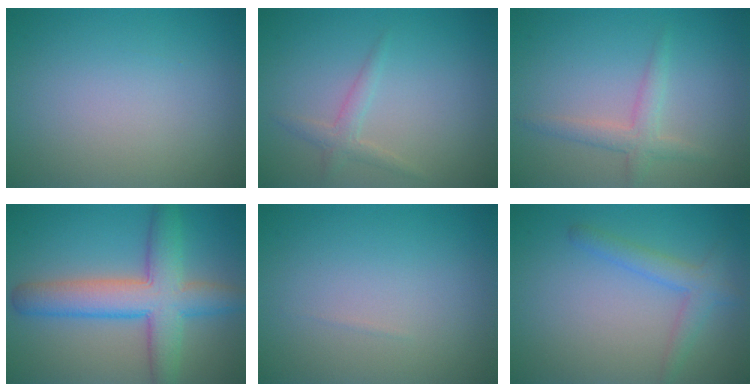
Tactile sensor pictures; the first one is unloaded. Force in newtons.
{"total": 1.4, "press": 1.4, "slide": 0.0}
{"total": 2.2, "press": 2.2, "slide": 0.0}
{"total": 7.4, "press": 7.4, "slide": 0.4}
{"total": 0.0}
{"total": 2.5, "press": 2.5, "slide": 0.1}